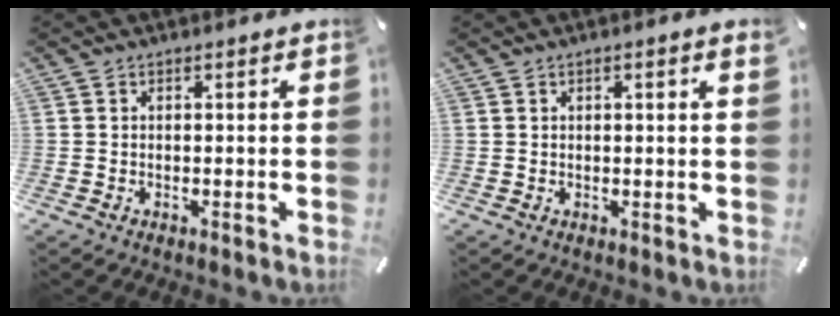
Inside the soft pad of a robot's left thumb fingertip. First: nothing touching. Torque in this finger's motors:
{"motor_torque": [0.44, -0.80, 0.00, -0.22, -0.08]}